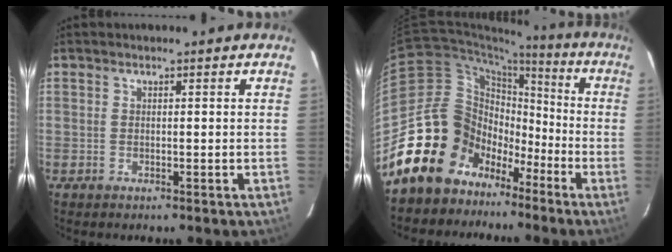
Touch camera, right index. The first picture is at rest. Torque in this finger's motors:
{"motor_torque": [0.57, -0.67, 0.01, -0.21]}